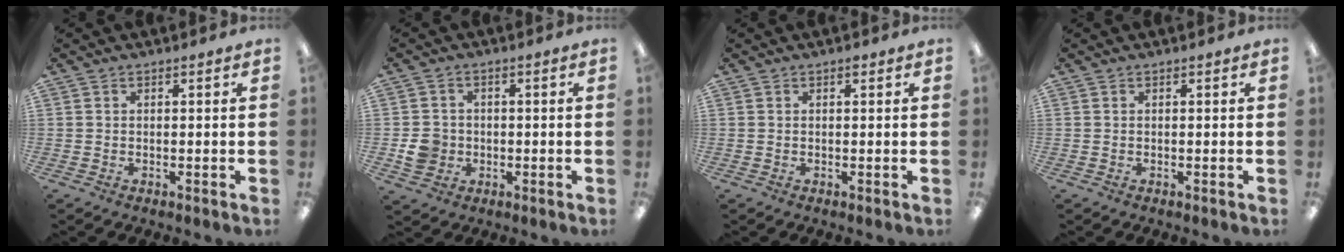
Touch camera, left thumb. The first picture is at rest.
{"total": 5.3, "force": [-1.1, 4.9, 1.7], "torque": [-0.029, 0.008, -0.018]}
{"total": 0.5, "force": [0.4, 0.1, 0.3], "torque": [-0.008, 0.002, 0.006]}
{"total": 0.0}